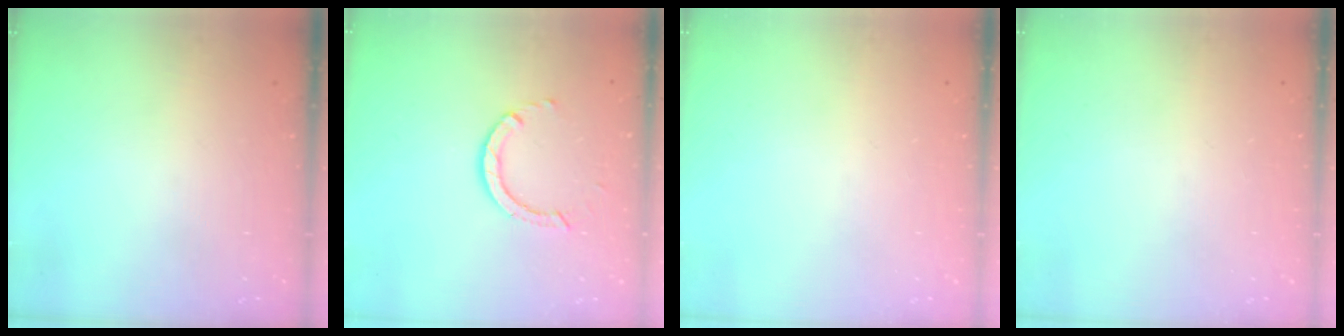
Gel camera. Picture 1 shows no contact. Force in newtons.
{"total": 3.2, "press": 3.2, "slide": 0.0}
{"total": 0.0}
{"total": 0.0}